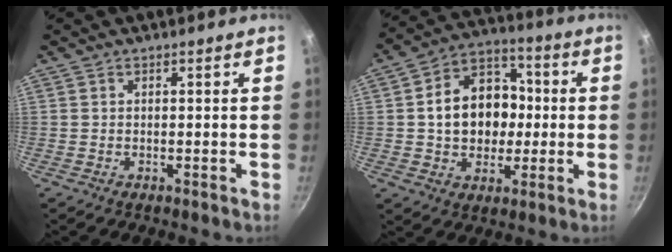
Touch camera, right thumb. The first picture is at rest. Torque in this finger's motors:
{"motor_torque": [-0.49, 1.07, 0.93, 0.58, 0.08]}